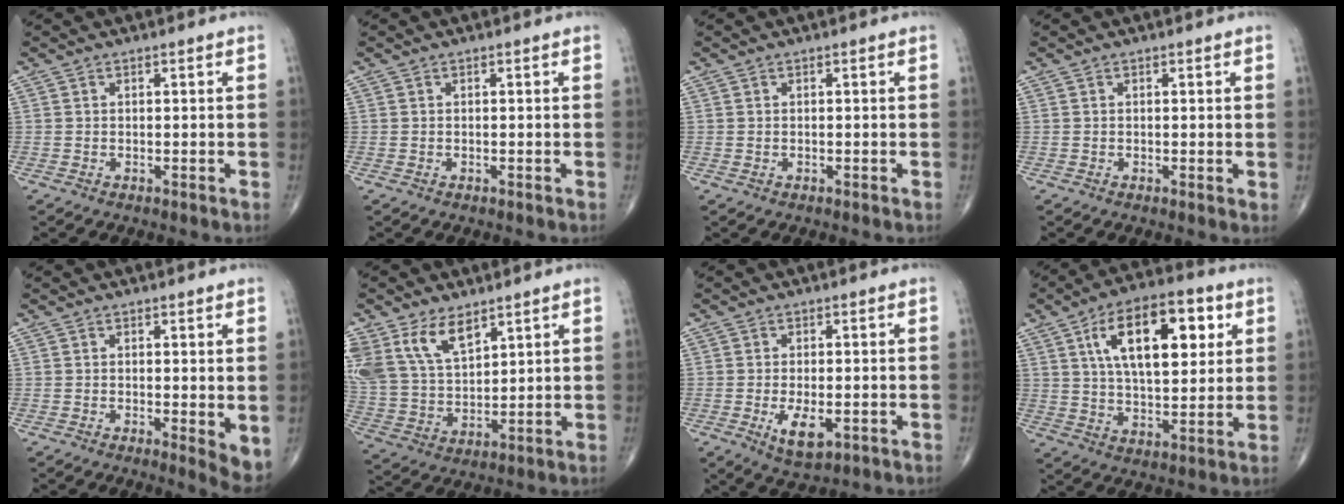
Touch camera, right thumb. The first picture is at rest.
{"total": 0.0}
{"total": 0.0}
{"total": 0.7, "force": [0.1, 0.2, 0.7], "torque": [-0.016, -0.004, 0.001]}
{"total": 4.4, "force": [0.0, 1.2, 4.2], "torque": [-0.058, -0.014, 0.000]}
{"total": 13.4, "force": [7.8, 7.2, 8.1], "torque": [-0.147, -0.025, 0.169]}
{"total": 6.1, "force": [-1.7, 2.8, 5.1], "torque": [-0.087, -0.010, -0.021]}
{"total": 18.2, "force": [6.2, 8.5, 14.9], "torque": [-0.206, -0.009, 0.101]}